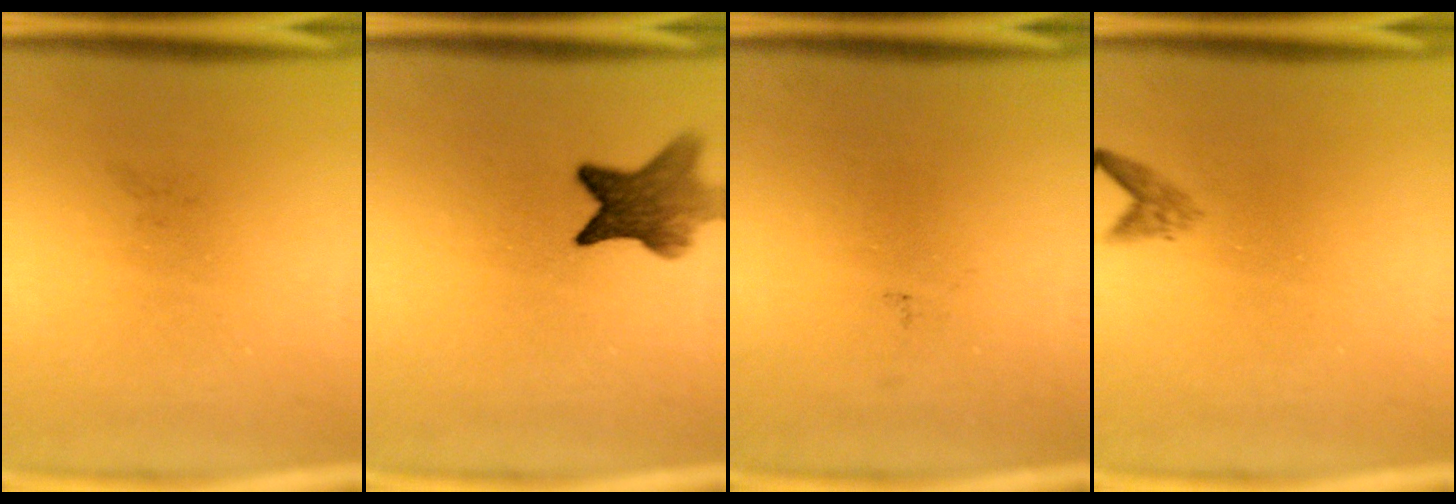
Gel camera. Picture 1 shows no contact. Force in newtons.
{"total": 7.5}
{"total": 0.0}
{"total": 1.3}